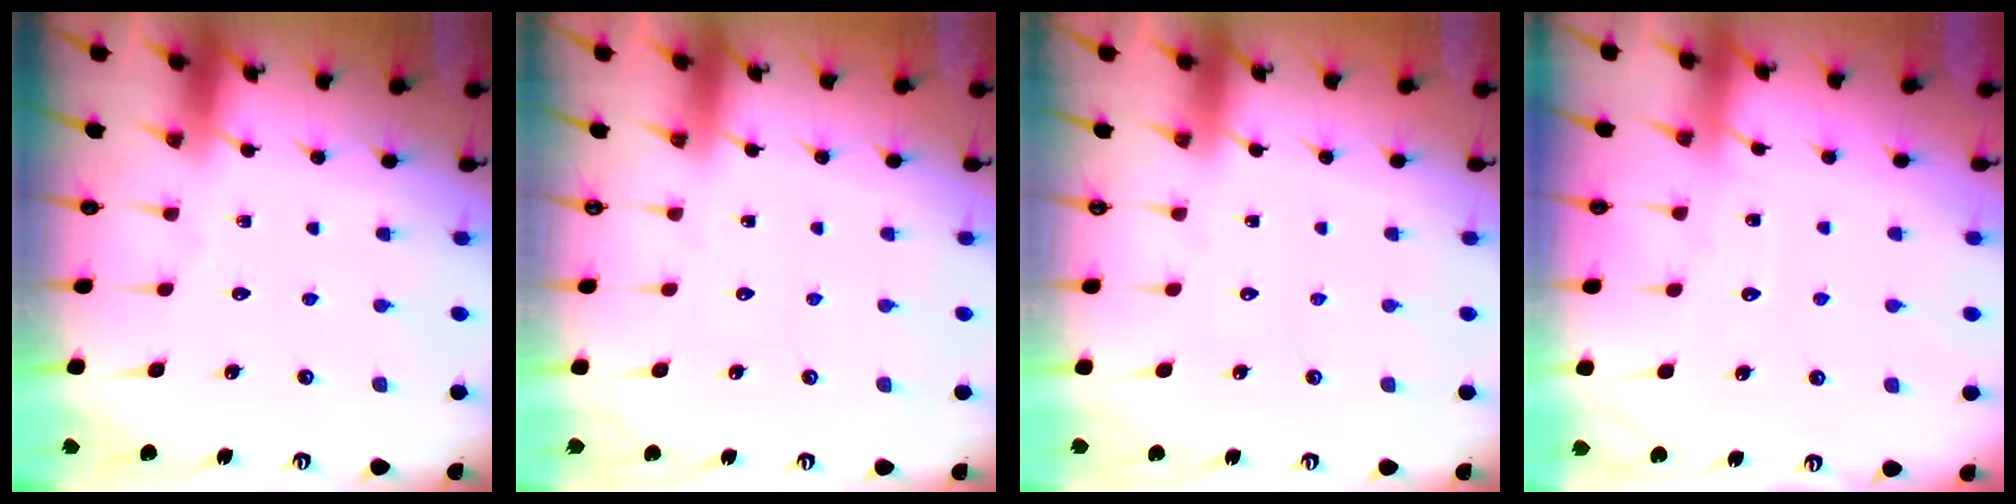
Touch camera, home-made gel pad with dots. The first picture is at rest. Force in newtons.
{"total": 0.0}
{"total": 0.0}
{"total": 3.3, "press": 3.3, "slide": 0.3}